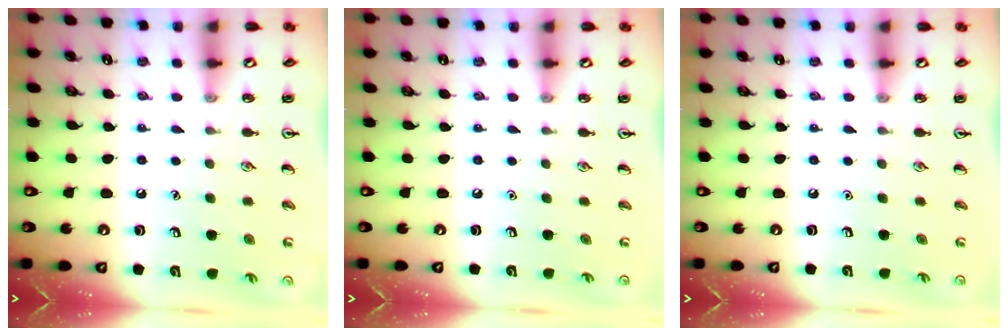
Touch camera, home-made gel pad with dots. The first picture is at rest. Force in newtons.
{"total": 0.0}
{"total": 0.0}